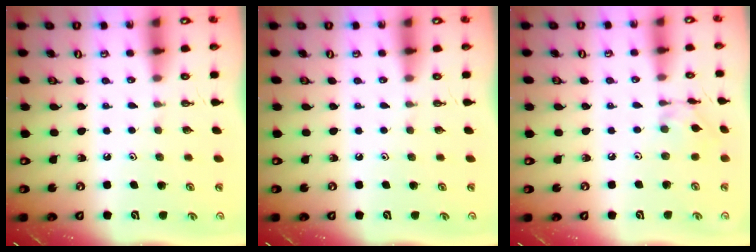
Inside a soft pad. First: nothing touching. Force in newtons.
{"total": 0.0}
{"total": 3.8, "press": 3.8, "slide": 0.2}